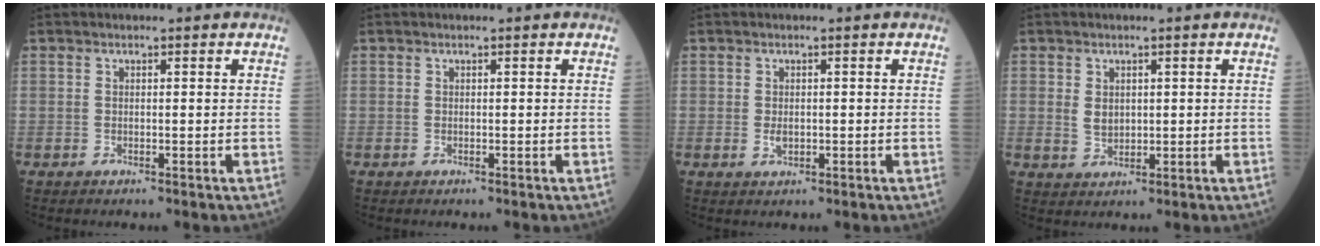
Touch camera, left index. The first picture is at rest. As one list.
[{"total": 0.0}, {"total": 1.4, "force": [-0.2, 0.9, 1.1], "torque": [-0.023, -0.001, 0.000]}, {"total": 2.7, "force": [0.5, 2.0, 1.7], "torque": [-0.034, 0.001, 0.017]}]